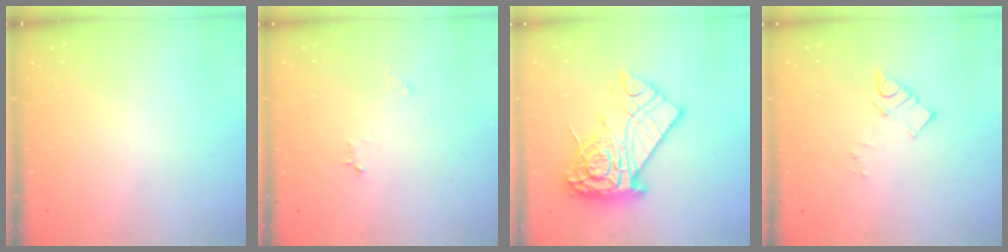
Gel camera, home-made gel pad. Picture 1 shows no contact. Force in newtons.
{"total": 4.9, "press": 4.9, "slide": 0.5}
{"total": 20.4, "press": 20.3, "slide": 1.4}
{"total": 3.4, "press": 3.4, "slide": 0.2}